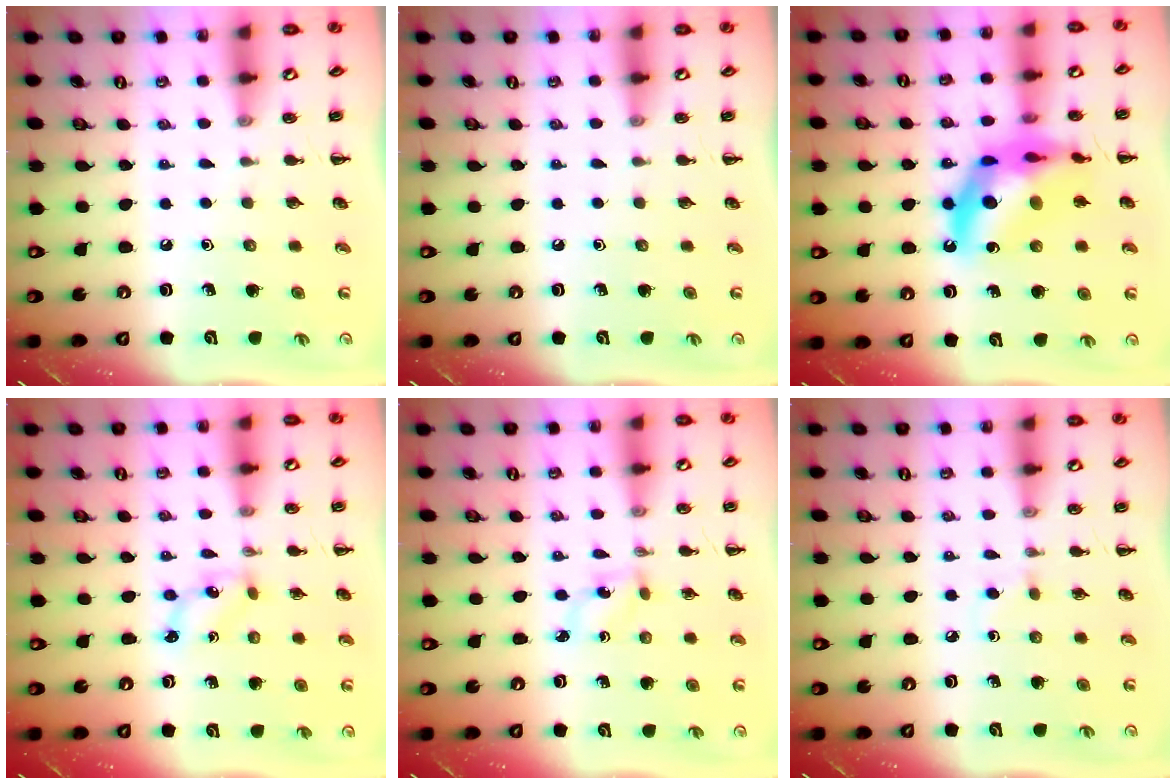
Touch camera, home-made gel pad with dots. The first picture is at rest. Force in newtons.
{"total": 0.0}
{"total": 17.7, "press": 17.2, "slide": 4.5}
{"total": 1.6, "press": 1.5, "slide": 0.3}
{"total": 2.7, "press": 2.6, "slide": 0.9}
{"total": 2.4, "press": 2.1, "slide": 1.0}